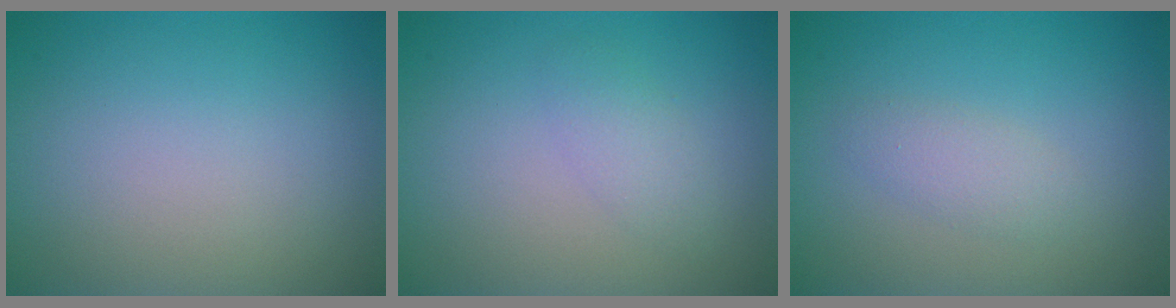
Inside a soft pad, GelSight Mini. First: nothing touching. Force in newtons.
{"total": 1.6, "press": 1.6, "slide": 0.1}
{"total": 1.7, "press": 1.7, "slide": 0.1}